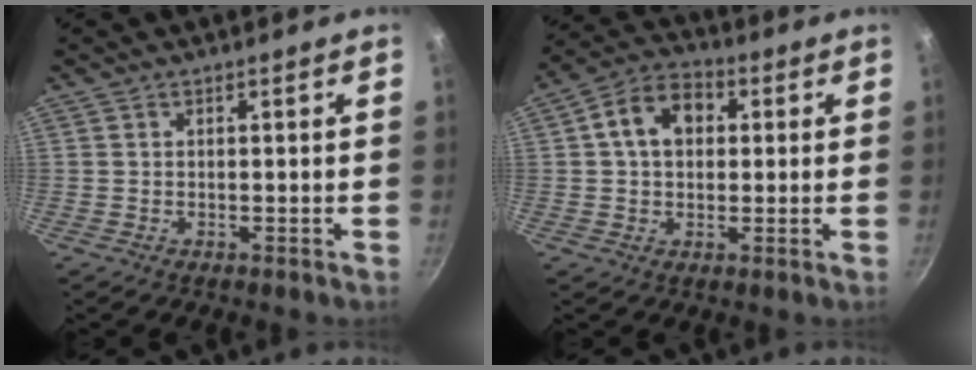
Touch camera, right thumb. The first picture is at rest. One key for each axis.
{"total": 10.0, "fx": 2.0, "fy": 7.3, "fz": 6.5, "tx": -0.085, "ty": 0.021, "tz": 0.017}